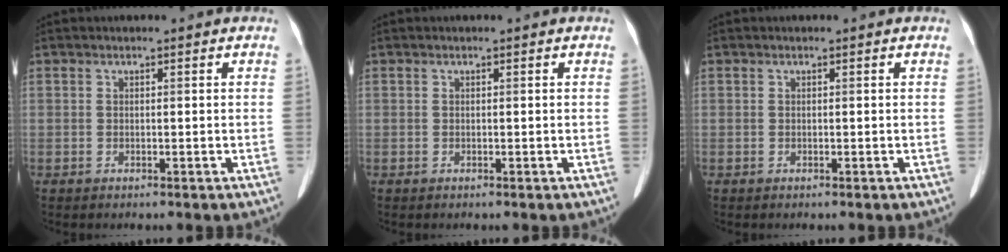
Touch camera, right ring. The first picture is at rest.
{"total": 0.0}
{"total": 0.0}